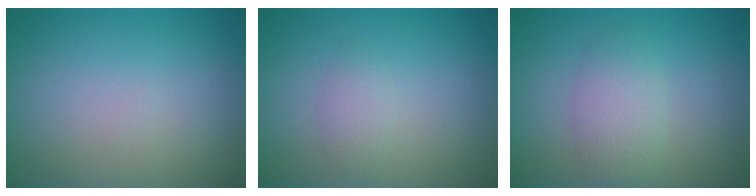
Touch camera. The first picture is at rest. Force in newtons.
{"total": 1.4, "press": 1.4, "slide": 0.0}
{"total": 3.0, "press": 3.0, "slide": 0.0}